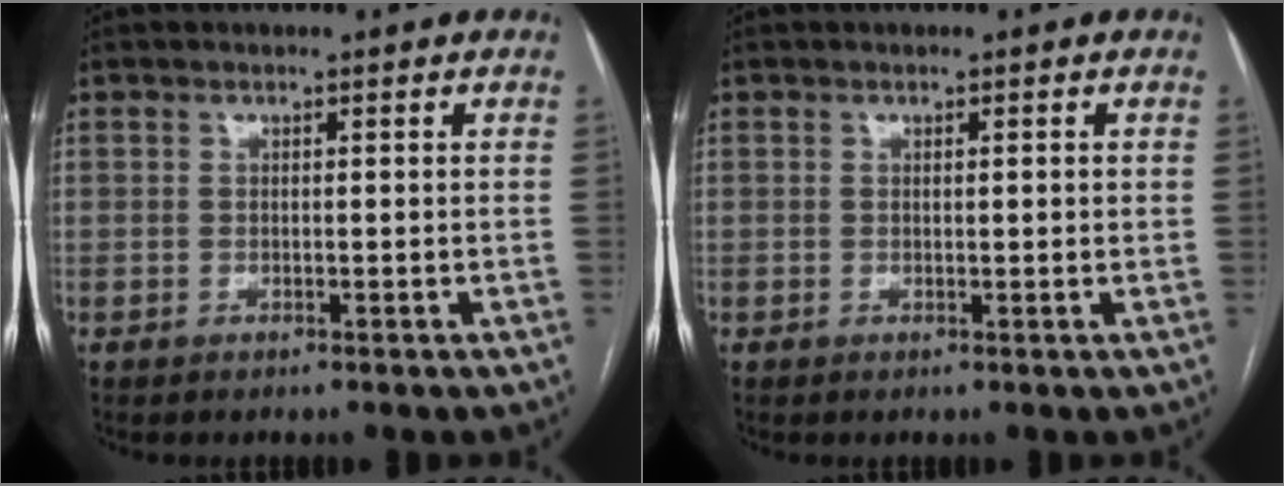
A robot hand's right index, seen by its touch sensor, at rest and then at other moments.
{"total": 1.1, "force": [0.3, 0.3, 1.0], "torque": [-0.019, 0.003, 0.004]}